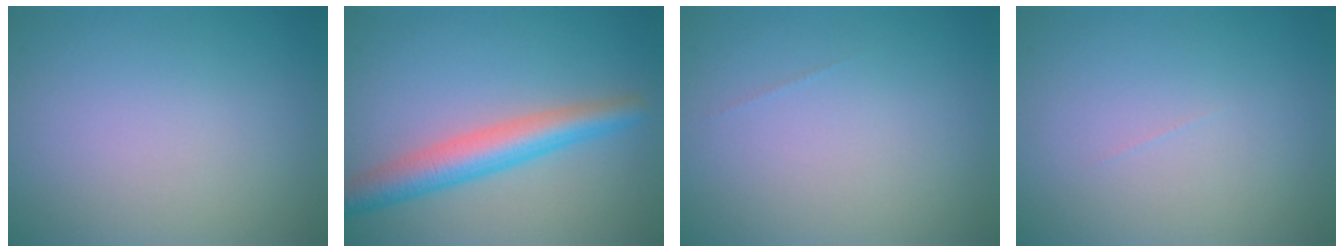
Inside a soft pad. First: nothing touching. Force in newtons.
{"total": 5.0, "press": 5.0, "slide": 0.1}
{"total": 0.0}
{"total": 0.0}